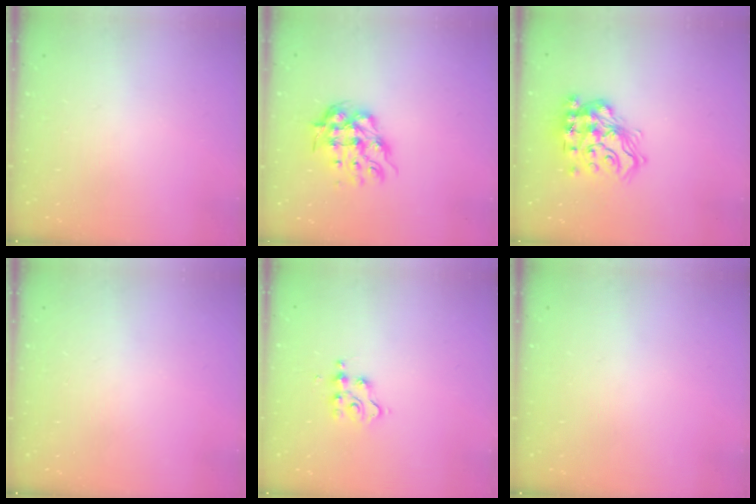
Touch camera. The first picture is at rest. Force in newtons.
{"total": 9.3, "press": 9.3, "slide": 1.2}
{"total": 16.8, "press": 16.8, "slide": 1.0}
{"total": 0.0}
{"total": 3.3, "press": 3.3, "slide": 0.2}
{"total": 0.0}